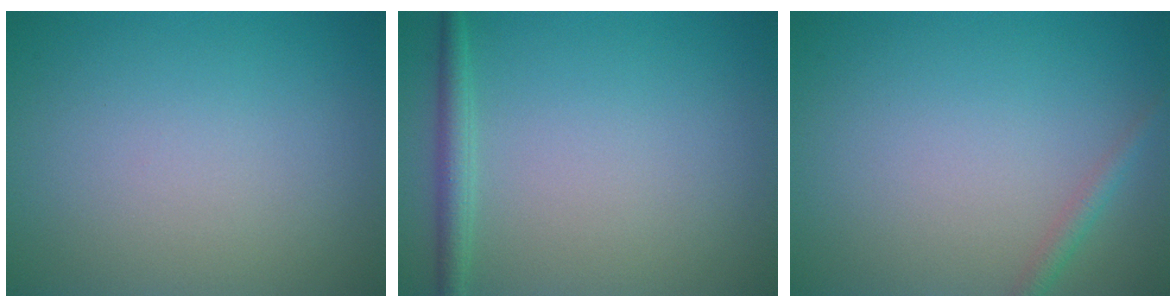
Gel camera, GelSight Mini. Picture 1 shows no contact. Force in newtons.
{"total": 1.8, "press": 1.8, "slide": 0.1}
{"total": 1.3, "press": 1.3, "slide": 0.1}